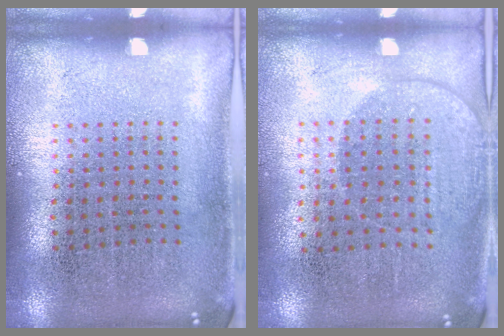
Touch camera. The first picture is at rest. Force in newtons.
{"total": 1.4, "press": 1.2, "slide": 0.7}